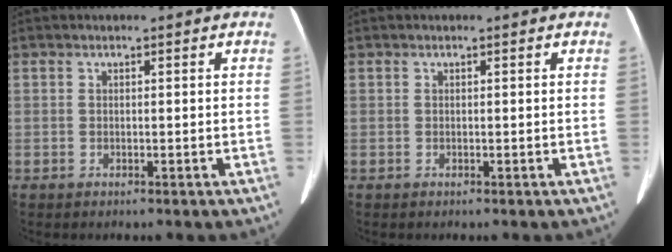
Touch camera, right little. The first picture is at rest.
{"total": 0.0}